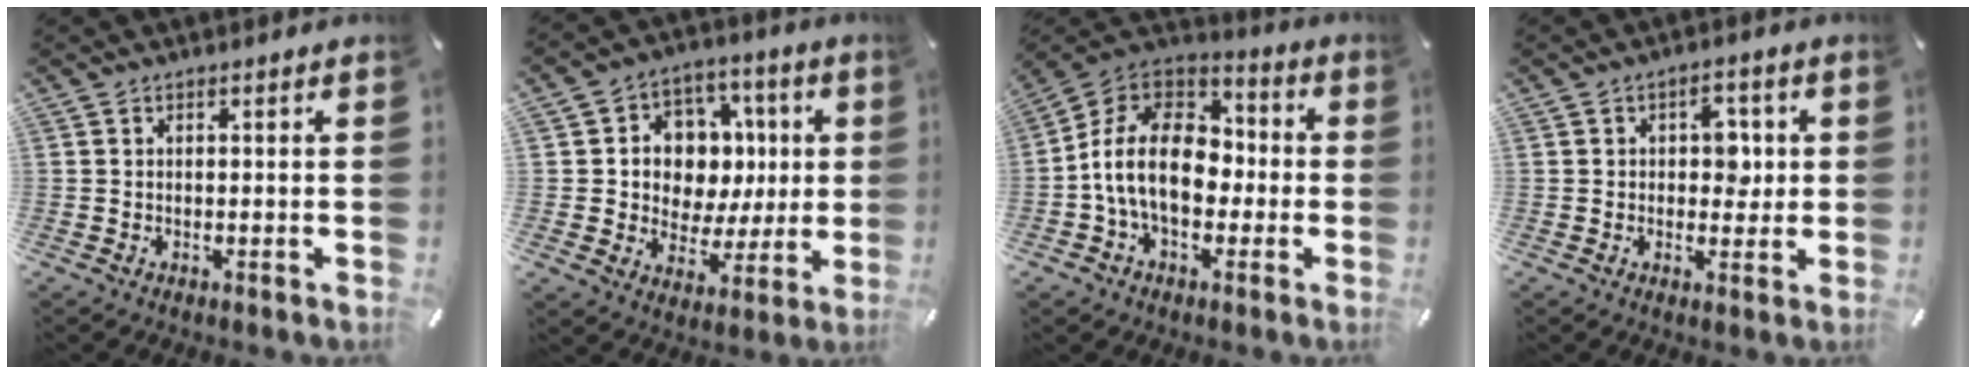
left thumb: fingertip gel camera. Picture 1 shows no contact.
{"total": 10.8, "force": [0.3, 10.4, 3.2], "torque": [-0.040, -0.009, 0.016]}
{"total": 16.1, "force": [-2.8, 11.4, 11.0], "torque": [-0.234, 0.019, -0.054]}
{"total": 5.8, "force": [0.5, 4.1, 4.1], "torque": [-0.042, -0.003, -0.001]}